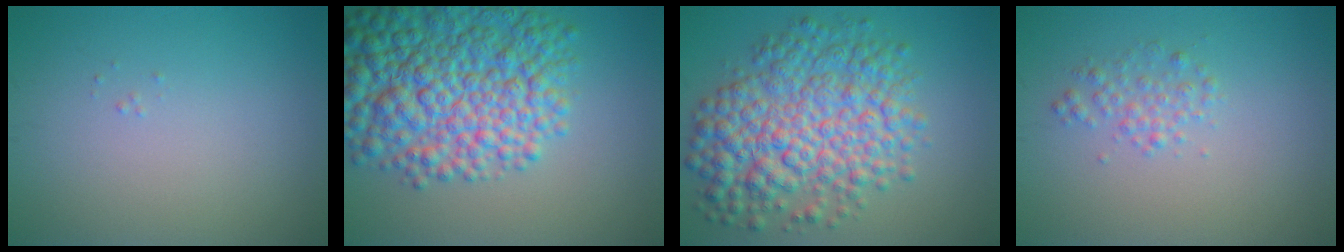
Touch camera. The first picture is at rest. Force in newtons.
{"total": 10.5, "press": 10.5, "slide": 0.3}
{"total": 9.0, "press": 9.0, "slide": 0.1}
{"total": 1.7, "press": 1.7, "slide": 0.0}